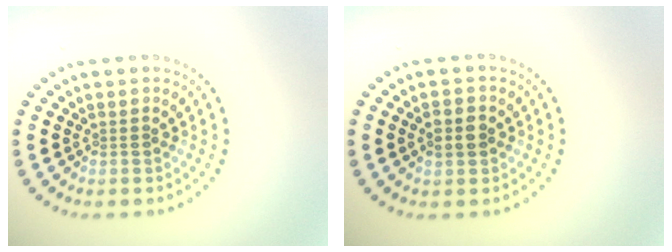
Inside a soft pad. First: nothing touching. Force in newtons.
{"total": 2.6, "press": 2.6, "slide": 0.2}